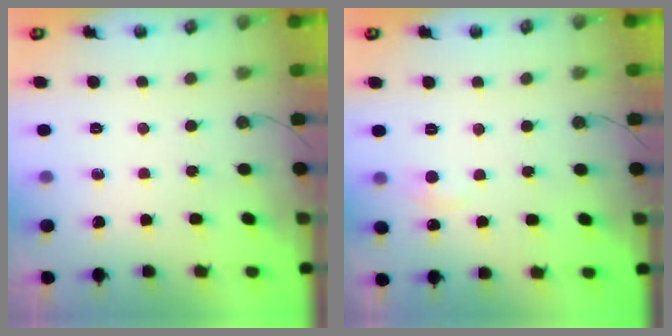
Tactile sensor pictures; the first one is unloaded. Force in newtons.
{"total": 2.9, "press": 2.8, "slide": 0.5}